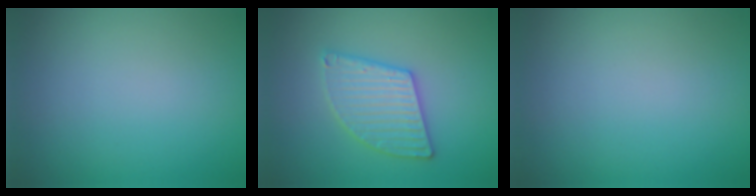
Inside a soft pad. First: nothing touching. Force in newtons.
{"total": 4.9, "press": 4.9, "slide": 0.5}
{"total": 0.0}